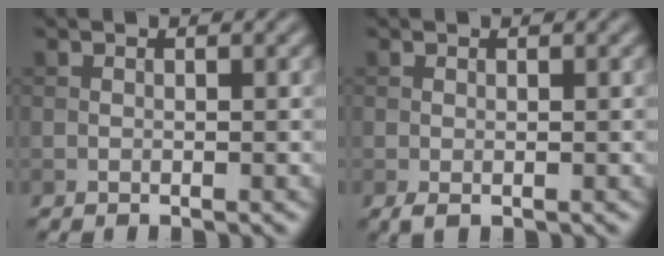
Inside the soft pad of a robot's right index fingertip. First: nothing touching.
{"total": 0.8, "force": [-0.2, 0.3, 0.7], "torque": [-0.017, -0.003, -0.003]}